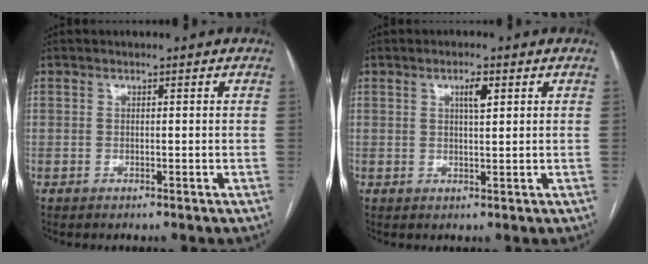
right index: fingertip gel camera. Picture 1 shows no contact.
{"total": 2.6, "force": [1.1, 0.5, 2.3], "torque": [-0.039, 0.001, 0.018]}